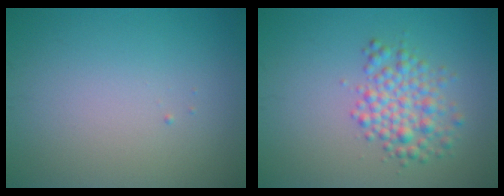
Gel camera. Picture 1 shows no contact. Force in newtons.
{"total": 3.7, "press": 3.7, "slide": 0.1}